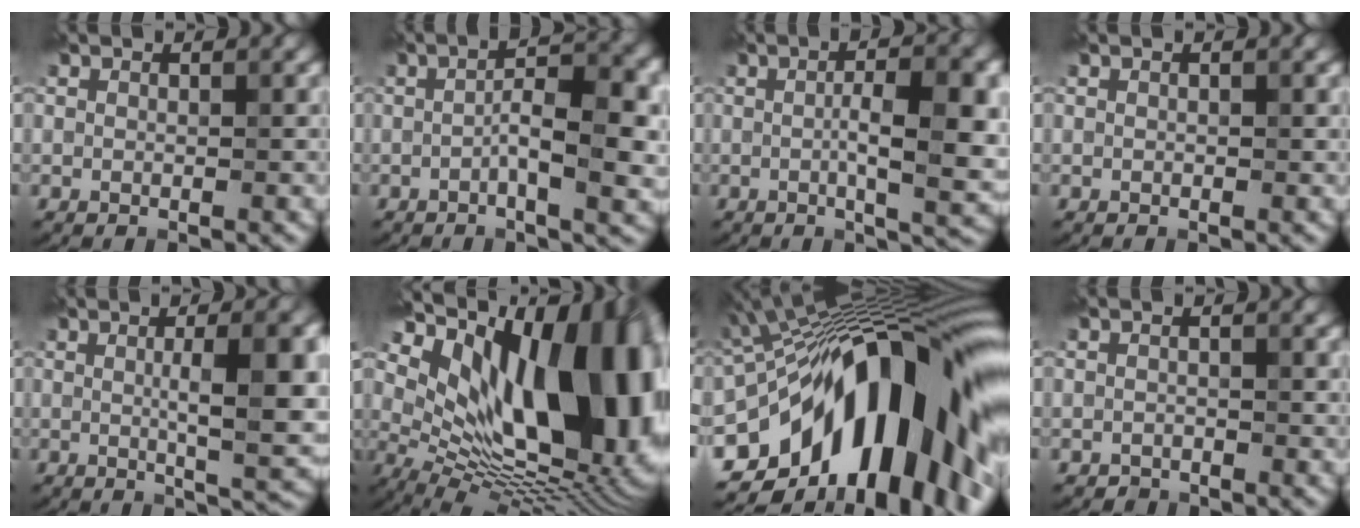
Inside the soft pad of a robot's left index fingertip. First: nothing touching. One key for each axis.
{"total": 6.4, "fx": -1.1, "fy": 1.5, "fz": 6.1, "tx": -0.101, "ty": 0.005, "tz": -0.022}
{"total": 8.0, "fx": -0.1, "fy": 2.1, "fz": 7.7, "tx": -0.116, "ty": -0.003, "tz": -0.001}
{"total": 0.0}
{"total": 9.0, "fx": 0.6, "fy": 2.2, "fz": 8.7, "tx": -0.107, "ty": 0.002, "tz": 0.009}
{"total": 18.8, "fx": 5.6, "fy": 10.3, "fz": 14.7, "tx": -0.200, "ty": 0.011, "tz": 0.110}
{"total": 19.2, "fx": -5.5, "fy": 9.5, "fz": 15.8, "tx": -0.242, "ty": 0.010, "tz": -0.101}
{"total": 0.8, "fx": -0.7, "fy": 0.3, "fz": 0.0, "tx": 0.003, "ty": -0.001, "tz": -0.013}